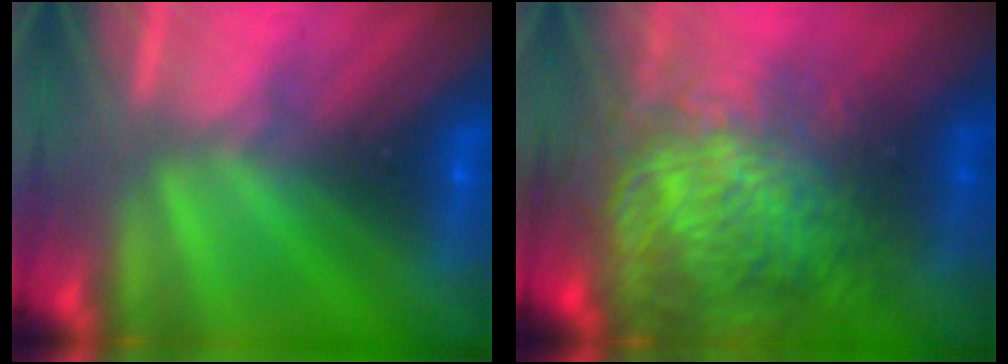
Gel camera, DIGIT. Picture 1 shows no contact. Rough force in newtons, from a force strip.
{"total": 13.2}